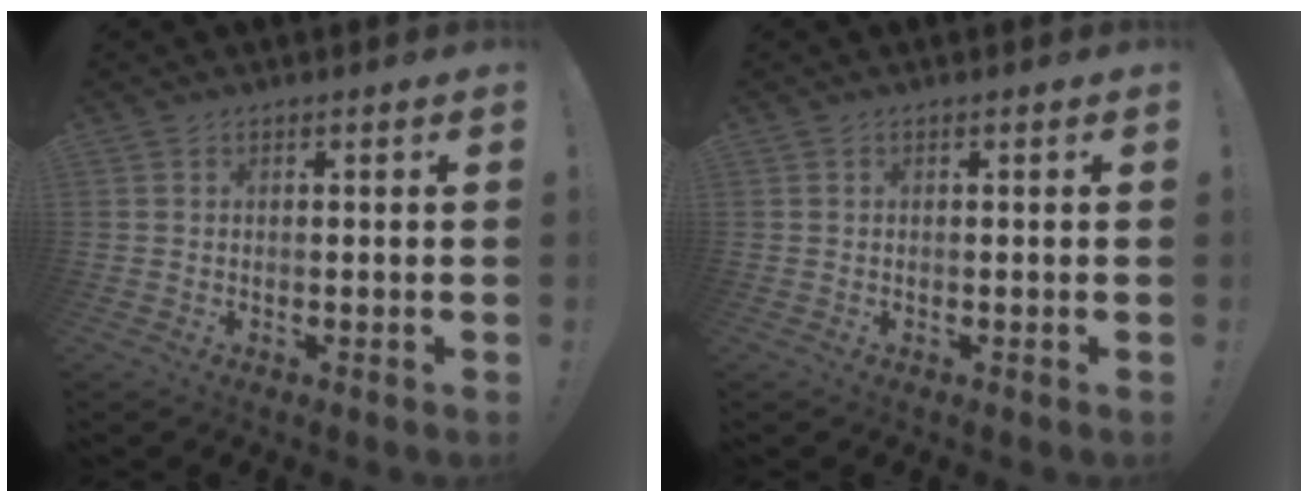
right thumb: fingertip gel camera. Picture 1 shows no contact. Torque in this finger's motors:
{"motor_torque": [0.00, 0.00, 0.00, 0.00, 0.00]}